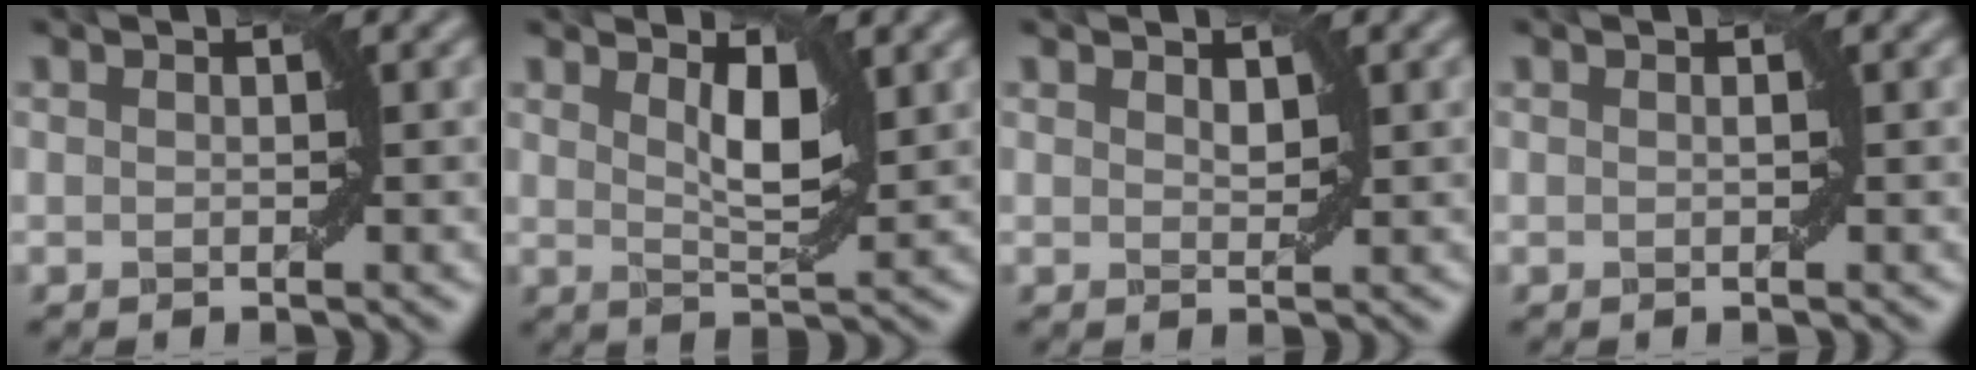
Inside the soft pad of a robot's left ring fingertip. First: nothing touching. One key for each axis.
{"total": 3.2, "fx": 1.4, "fy": 0.9, "fz": 2.7, "tx": -0.046, "ty": -0.008, "tz": 0.026}
{"total": 1.0, "fx": 0.6, "fy": 0.5, "fz": 0.6, "tx": -0.008, "ty": -0.002, "tz": 0.015}
{"total": 0.0}